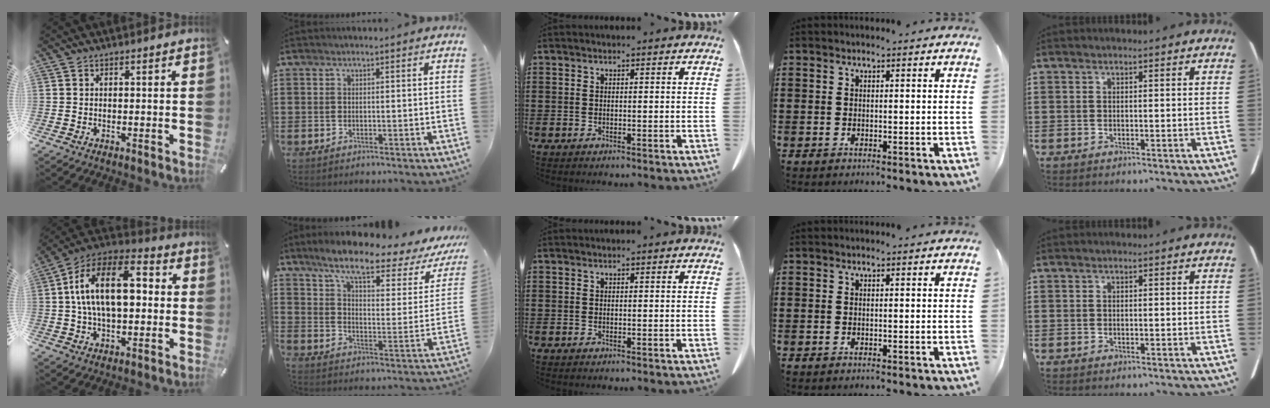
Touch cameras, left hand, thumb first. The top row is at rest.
{"thumb": {"total": 16.7, "force": [1.7, 9.7, 13.5], "torque": [-0.258, 0.003, 0.023]}, "index": {"total": 9.4, "force": [6.8, 1.2, 6.3], "torque": [-0.132, -0.038, 0.107]}}